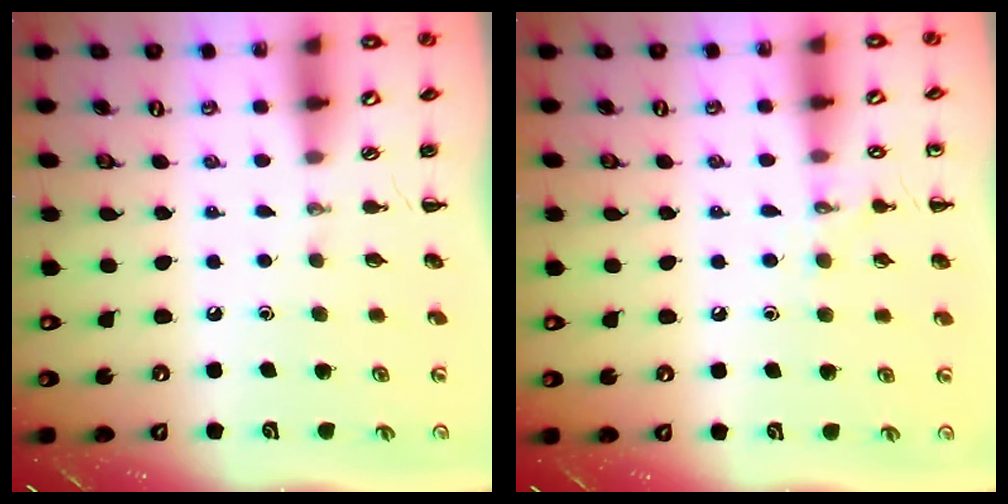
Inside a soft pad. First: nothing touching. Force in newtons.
{"total": 7.4, "press": 7.1, "slide": 1.9}